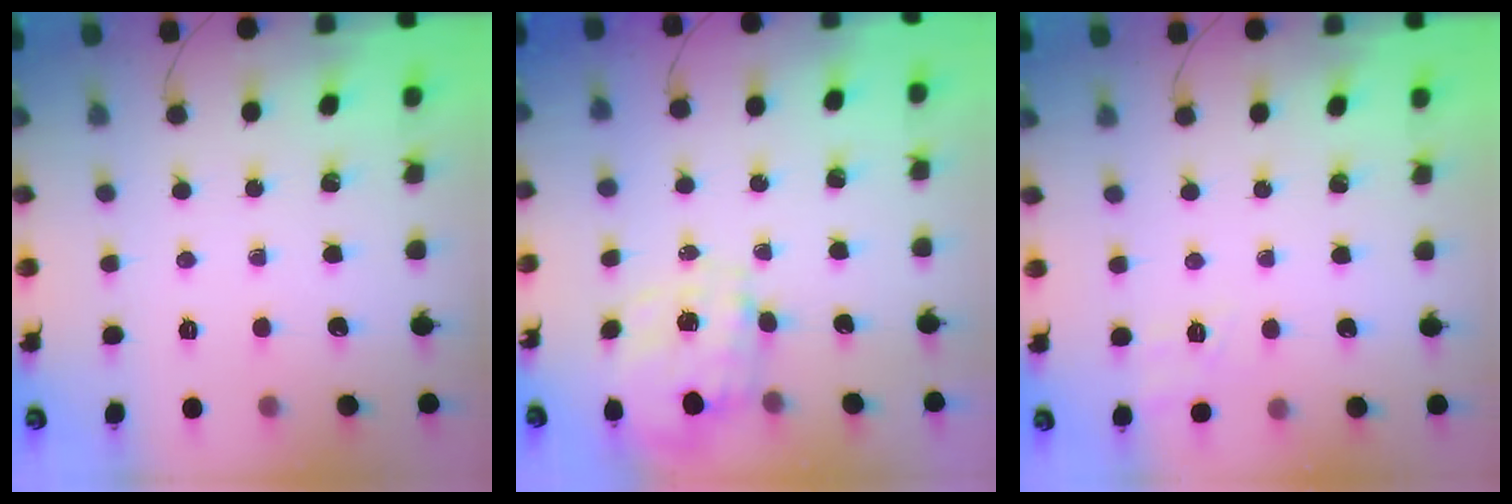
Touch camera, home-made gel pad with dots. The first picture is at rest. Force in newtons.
{"total": 2.7, "press": 2.5, "slide": 1.1}
{"total": 9.5, "press": 9.2, "slide": 2.0}